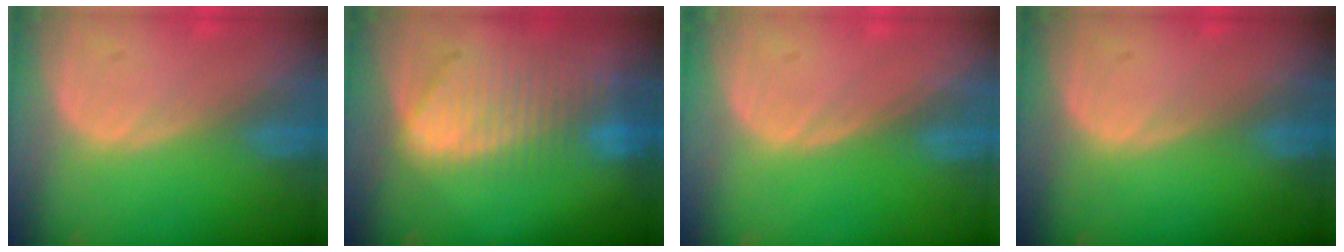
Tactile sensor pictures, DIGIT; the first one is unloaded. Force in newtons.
{"total": 9.5, "press": 8.2, "slide": 4.6}
{"total": 0.0}
{"total": 0.0}